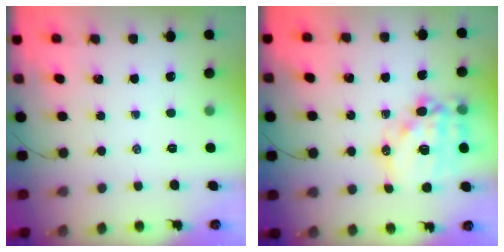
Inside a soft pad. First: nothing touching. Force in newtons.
{"total": 15.9, "press": 15.5, "slide": 3.5}